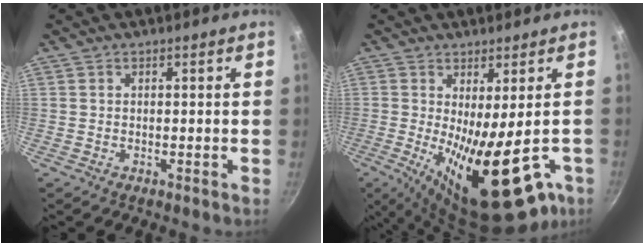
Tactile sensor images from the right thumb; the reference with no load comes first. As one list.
[{"total": 20.5, "force": [-5.6, 7.2, 18.4], "torque": [-0.252, -0.026, -0.062]}]